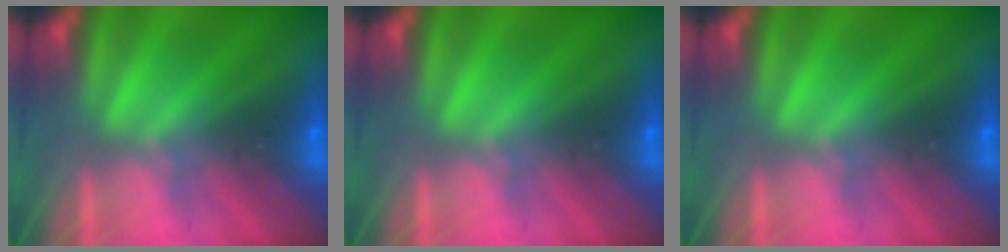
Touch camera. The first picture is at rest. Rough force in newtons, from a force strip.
{"total": 0.0}
{"total": 0.0}